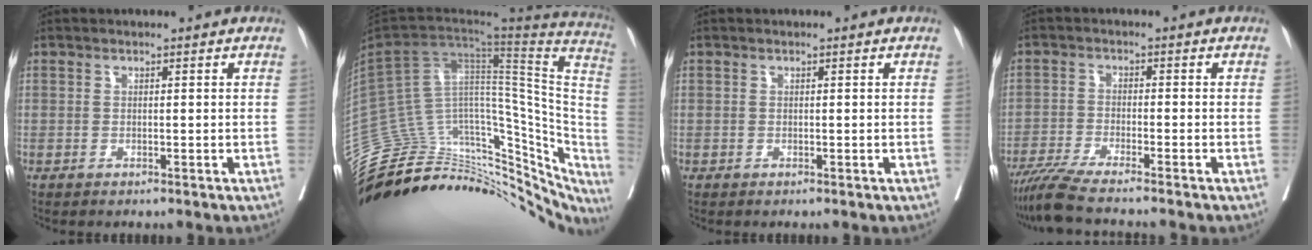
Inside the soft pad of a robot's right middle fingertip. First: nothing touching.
{"total": 40.9, "force": [-34.0, 13.7, 18.2], "torque": [-0.218, 0.015, -0.448]}
{"total": 0.0}
{"total": 6.8, "force": [-5.9, -1.0, 3.2], "torque": [-0.053, -0.022, -0.105]}